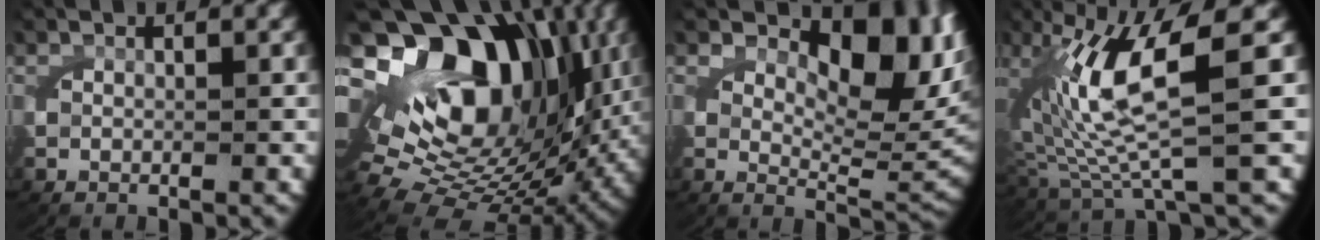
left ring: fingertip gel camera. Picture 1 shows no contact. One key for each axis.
{"total": 24.4, "fx": 3.2, "fy": 16.9, "fz": 17.3, "tx": -0.298, "ty": -0.007, "tz": 0.055}
{"total": 8.6, "fx": 2.8, "fy": 4.3, "fz": 6.9, "tx": -0.091, "ty": -0.014, "tz": 0.047}
{"total": 10.4, "fx": 1.3, "fy": 4.9, "fz": 9.0, "tx": -0.189, "ty": -0.009, "tz": 0.032}